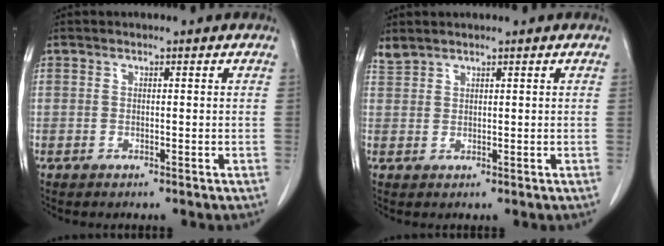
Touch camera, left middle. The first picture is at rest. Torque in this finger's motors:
{"motor_torque": [0.08, -0.08, -0.08, -0.01]}